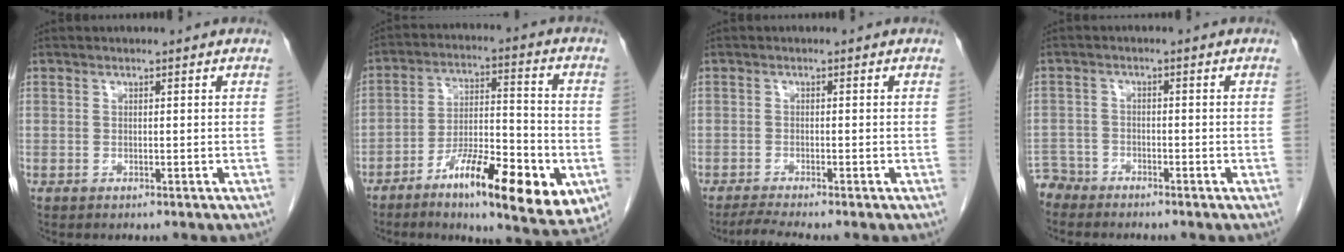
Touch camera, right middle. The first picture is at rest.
{"total": 16.6, "force": [-7.1, 3.8, 14.5], "torque": [-0.218, -0.003, -0.105]}
{"total": 2.7, "force": [-2.3, -0.8, 1.2], "torque": [-0.032, -0.012, -0.048]}
{"total": 4.0, "force": [-3.7, 1.2, -0.8], "torque": [0.018, -0.005, -0.075]}